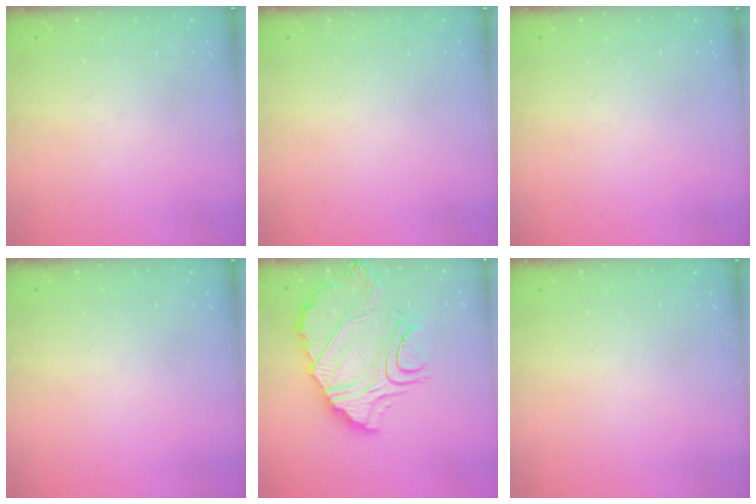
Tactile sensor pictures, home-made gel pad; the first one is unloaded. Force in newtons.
{"total": 0.0}
{"total": 0.0}
{"total": 0.0}
{"total": 12.9, "press": 12.9, "slide": 1.1}
{"total": 0.0}